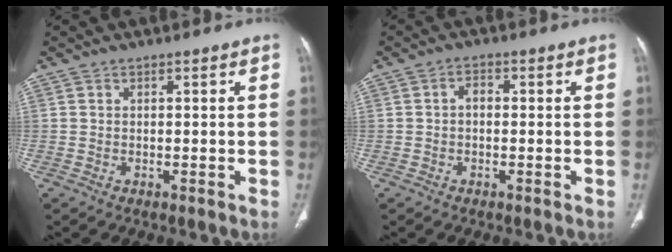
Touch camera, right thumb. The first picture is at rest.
{"total": 2.1, "force": [-0.2, 1.4, 1.6], "torque": [-0.021, 0.011, -0.007]}